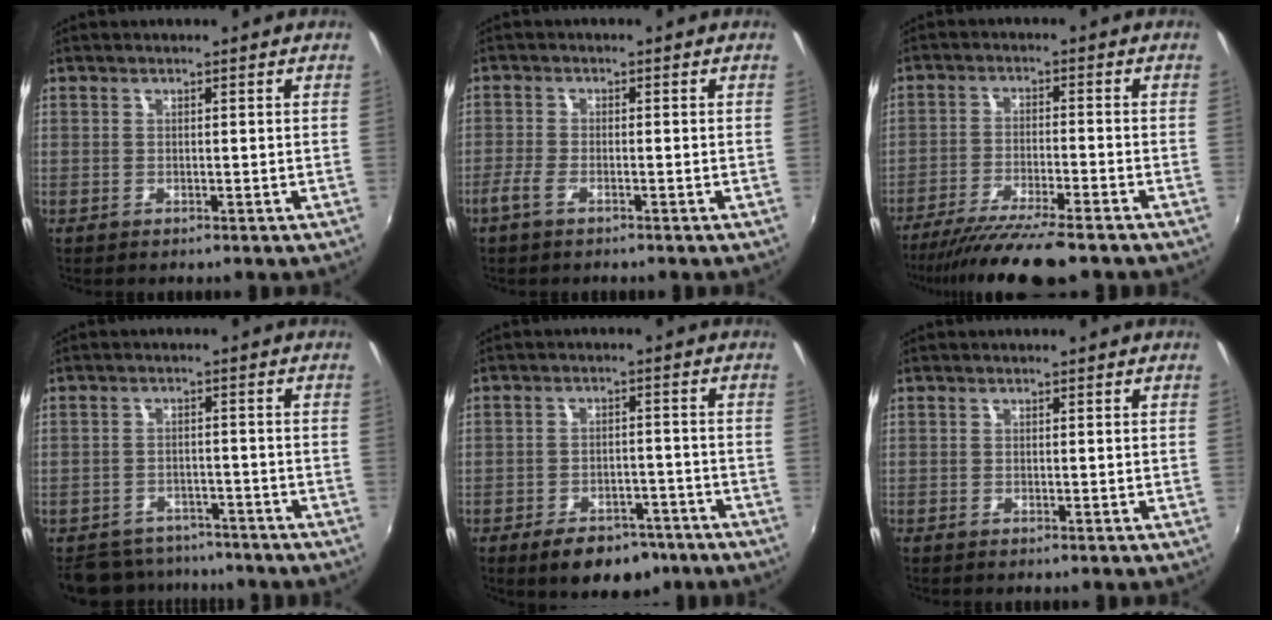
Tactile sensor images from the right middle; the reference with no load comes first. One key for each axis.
{"total": 3.2, "fx": -2.1, "fy": 1.0, "fz": 2.2, "tx": -0.057, "ty": -0.005, "tz": -0.043}
{"total": 12.8, "fx": -10.9, "fy": 1.0, "fz": 6.8, "tx": -0.140, "ty": -0.031, "tz": -0.180}
{"total": 11.2, "fx": -9.6, "fy": 5.0, "fz": 2.8, "tx": -0.075, "ty": 0.004, "tz": -0.136}
{"total": 10.1, "fx": -7.1, "fy": 5.4, "fz": 4.8, "tx": -0.101, "ty": 0.005, "tz": -0.092}
{"total": 0.0}